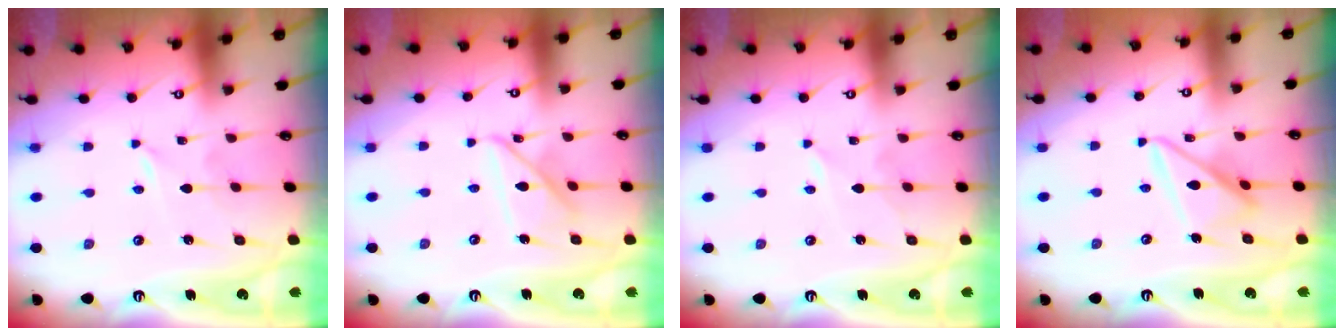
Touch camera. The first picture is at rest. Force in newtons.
{"total": 11.5, "press": 11.5, "slide": 1.0}
{"total": 2.4, "press": 2.4, "slide": 0.3}
{"total": 13.4, "press": 13.4, "slide": 1.3}